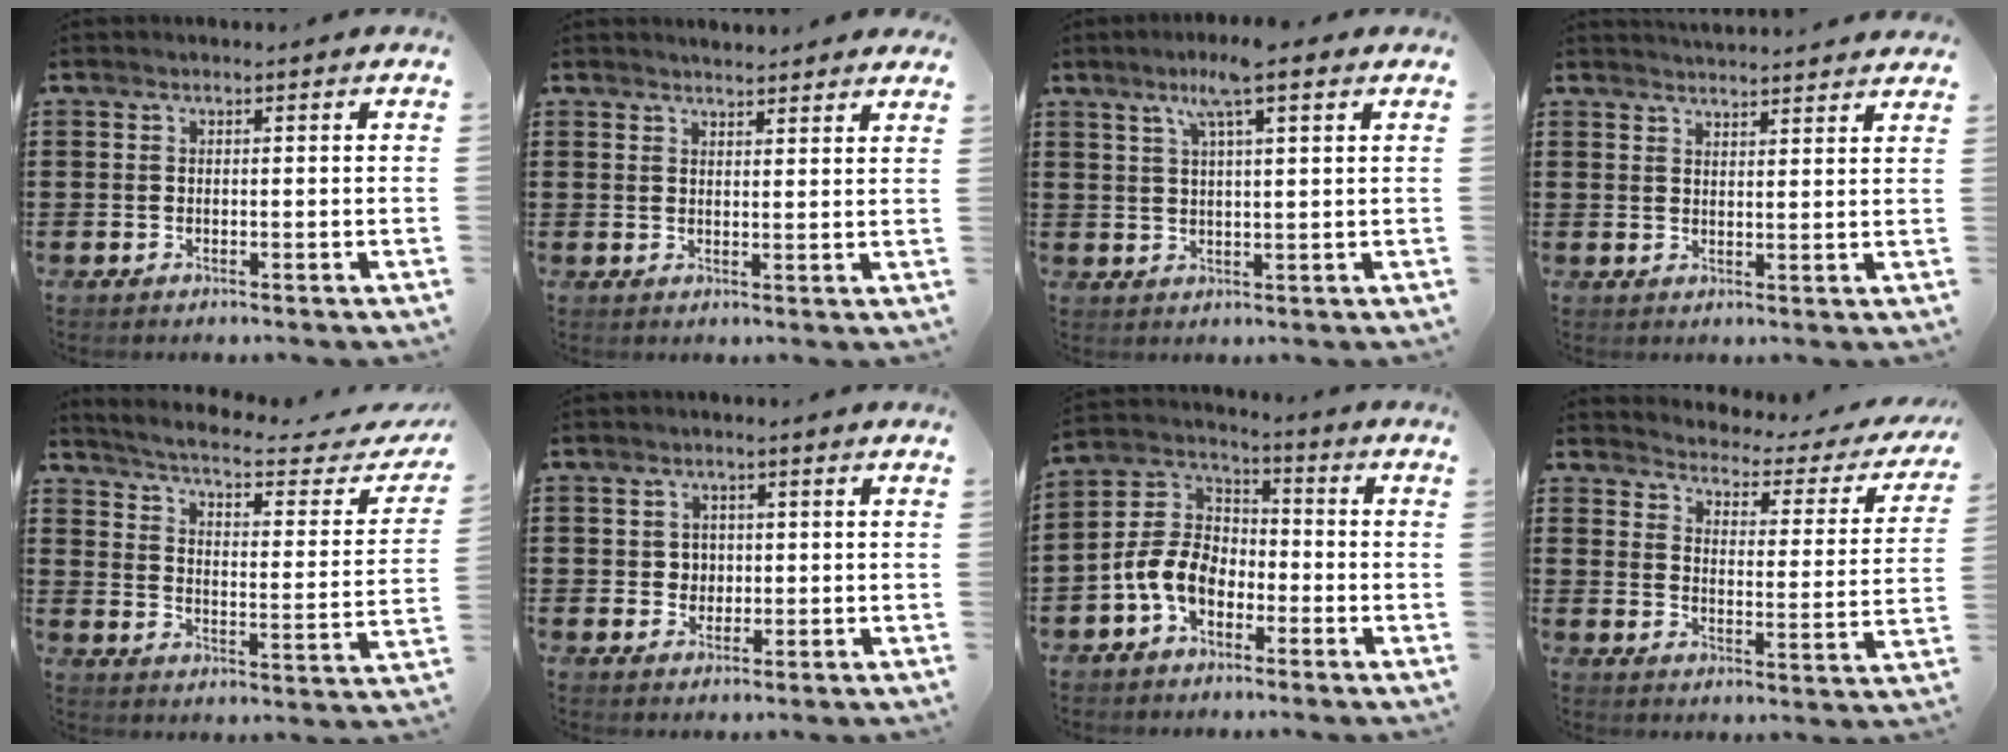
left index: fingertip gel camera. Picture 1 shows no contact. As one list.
[{"total": 2.3, "force": [2.3, 0.0, 0.1], "torque": [-0.008, -0.003, 0.045]}, {"total": 6.5, "force": [4.0, 0.4, 5.1], "torque": [-0.099, 0.003, 0.065]}, {"total": 2.9, "force": [2.9, -0.2, 0.0], "torque": [-0.008, -0.012, 0.054]}, {"total": 4.0, "force": [3.4, -0.1, 2.0], "torque": [-0.062, -0.035, 0.049]}, {"total": 2.4, "force": [0.3, 2.3, 0.7], "torque": [-0.022, 0.009, 0.001]}, {"total": 7.7, "force": [-3.9, 5.0, 4.3], "torque": [-0.130, 0.001, -0.089]}, {"total": 2.3, "force": [2.3, 0.2, 0.0], "torque": [-0.022, -0.029, 0.029]}]